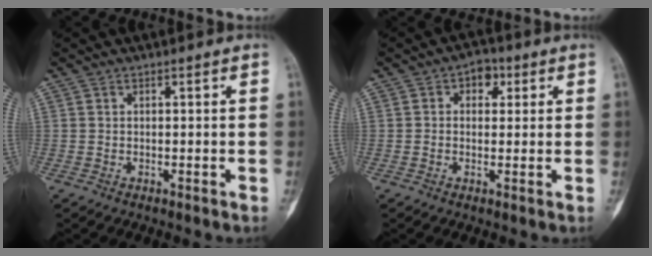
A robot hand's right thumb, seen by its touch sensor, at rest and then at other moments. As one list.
[{"total": 4.0, "force": [1.4, 2.9, 2.4], "torque": [-0.008, 0.003, 0.013]}]